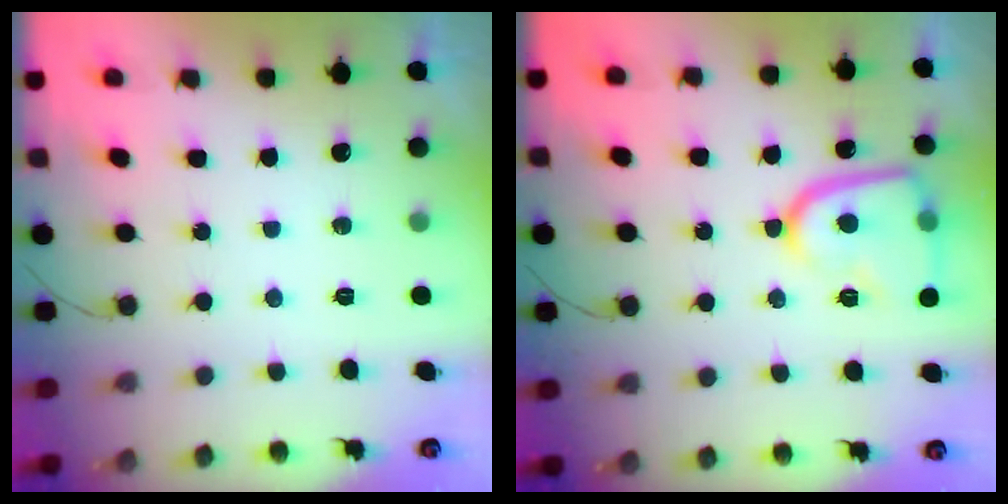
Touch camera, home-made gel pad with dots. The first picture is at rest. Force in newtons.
{"total": 14.5, "press": 14.4, "slide": 1.3}